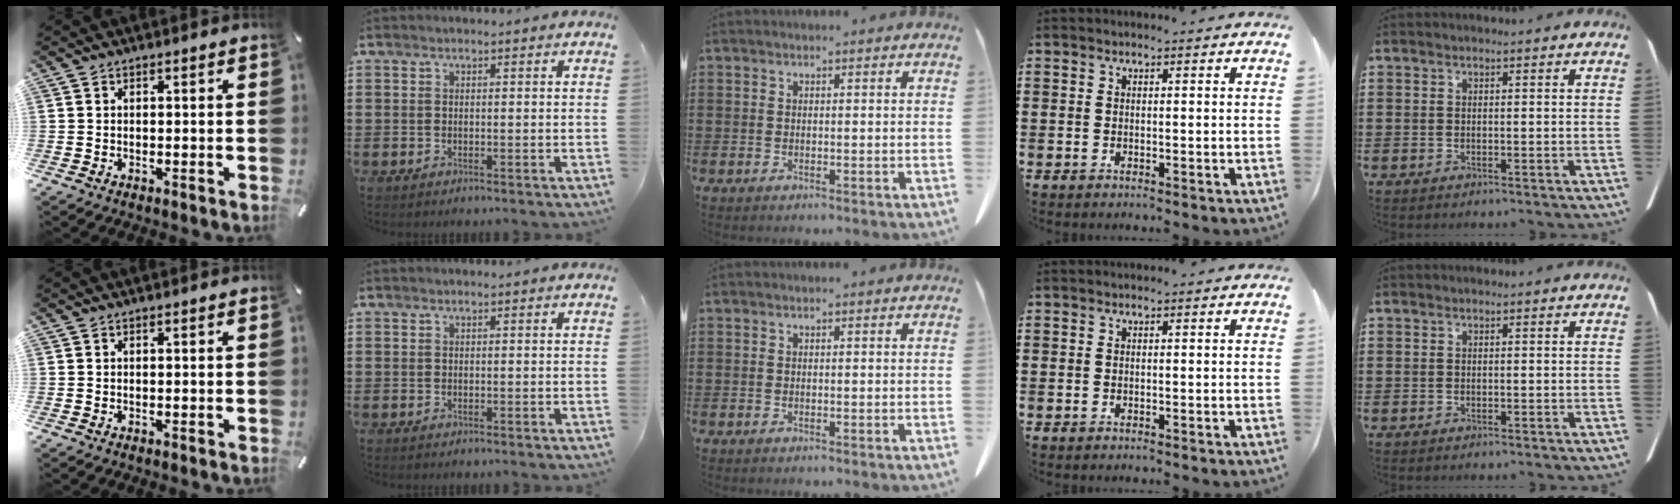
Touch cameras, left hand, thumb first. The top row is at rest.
{}